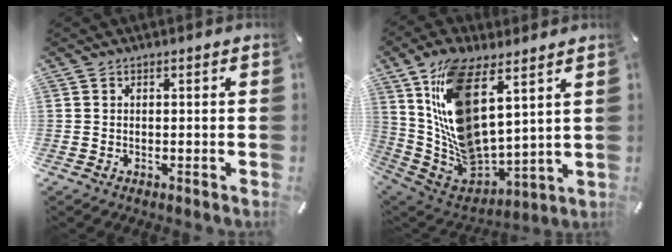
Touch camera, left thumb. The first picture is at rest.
{"total": 15.0, "force": [7.4, 7.0, 11.1], "torque": [-0.230, -0.059, 0.136]}